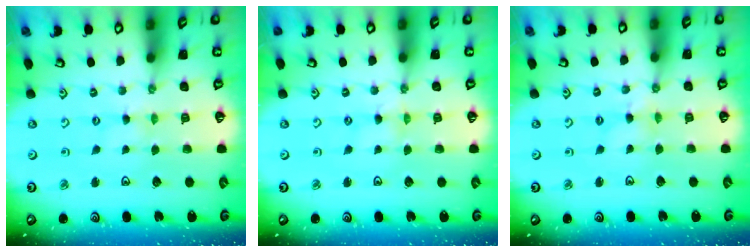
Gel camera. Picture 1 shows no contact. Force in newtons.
{"total": 0.0}
{"total": 1.9, "press": 1.9, "slide": 0.3}